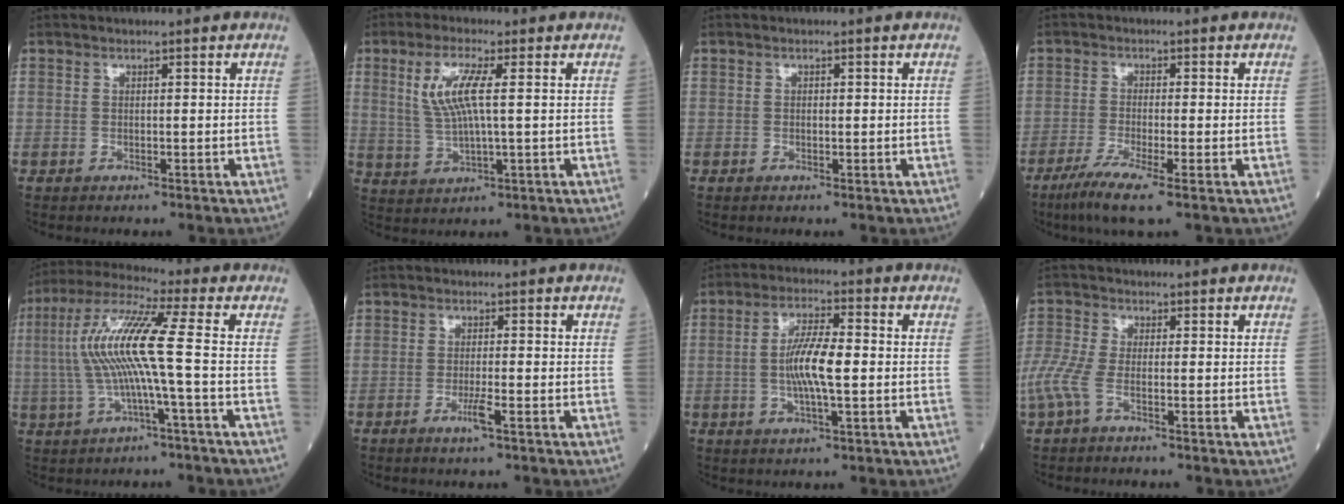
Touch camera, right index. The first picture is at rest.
{"total": 7.1, "force": [1.9, 0.9, 6.7], "torque": [-0.152, 0.004, 0.039]}
{"total": 0.5, "force": [0.0, 0.3, 0.4], "torque": [-0.010, -0.001, 0.001]}
{"total": 5.9, "force": [-3.4, 0.1, 4.8], "torque": [-0.096, -0.018, -0.062]}
{"total": 11.6, "force": [-0.3, -0.5, 11.6], "torque": [-0.237, 0.017, -0.013]}
{"total": 2.5, "force": [-1.3, -0.2, 2.1], "torque": [-0.043, -0.005, -0.025]}
{"total": 8.0, "force": [-0.4, 1.4, 7.9], "torque": [-0.152, 0.002, -0.012]}
{"total": 5.0, "force": [-2.3, 1.4, 4.2], "torque": [-0.122, 0.002, -0.054]}